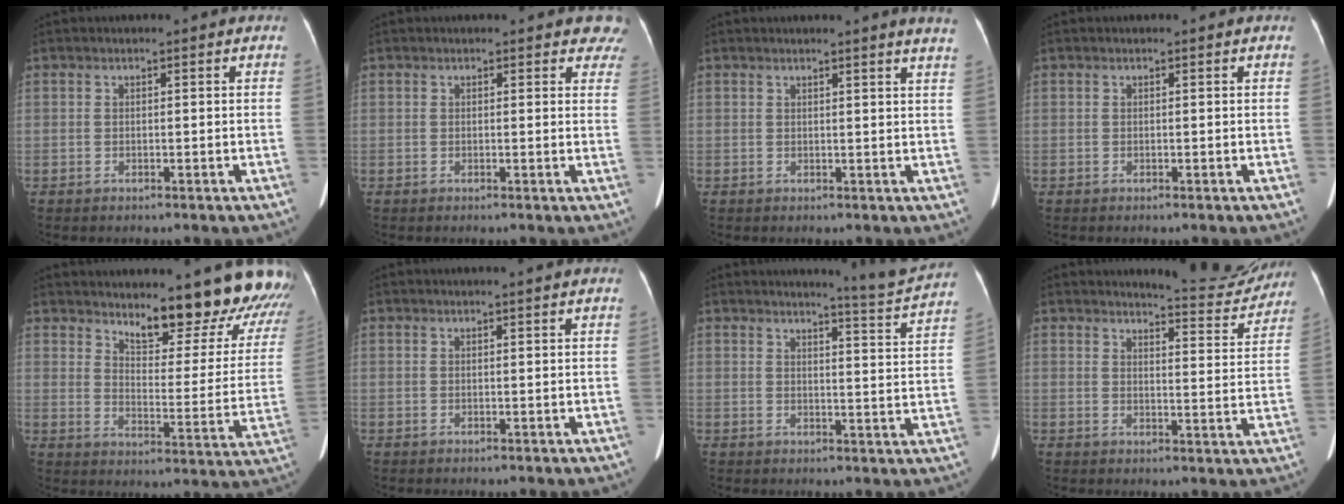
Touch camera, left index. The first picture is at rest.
{"total": 7.3, "force": [6.6, 2.3, 2.1], "torque": [0.013, -0.021, 0.046]}
{"total": 4.9, "force": [4.2, -1.0, 2.2], "torque": [-0.021, -0.031, 0.023]}
{"total": 0.0}
{"total": 18.5, "force": [16.9, 3.7, 6.8], "torque": [-0.061, -0.096, 0.195]}
{"total": 2.2, "force": [1.9, -0.5, 1.0], "torque": [-0.010, -0.009, 0.018]}
{"total": 7.1, "force": [6.8, -1.9, 0.9], "torque": [-0.030, -0.065, 0.079]}
{"total": 9.0, "force": [8.8, 1.0, 1.2], "torque": [-0.006, -0.045, 0.096]}